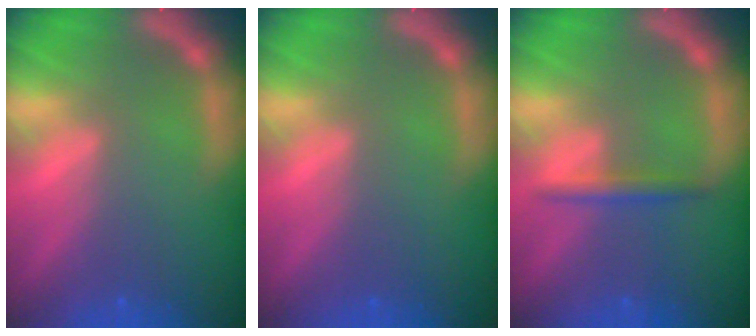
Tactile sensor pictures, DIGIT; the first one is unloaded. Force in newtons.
{"total": 0.0}
{"total": 1.9}